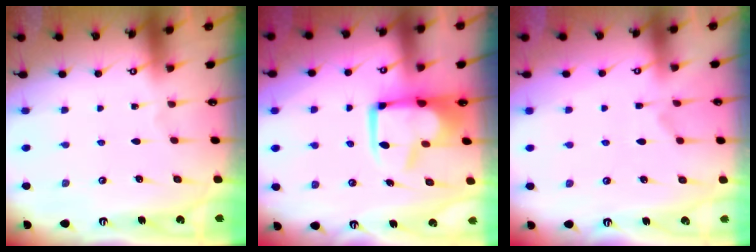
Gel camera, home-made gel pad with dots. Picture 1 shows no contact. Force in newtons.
{"total": 4.9, "press": 4.7, "slide": 1.4}
{"total": 1.1, "press": 0.7, "slide": 0.9}